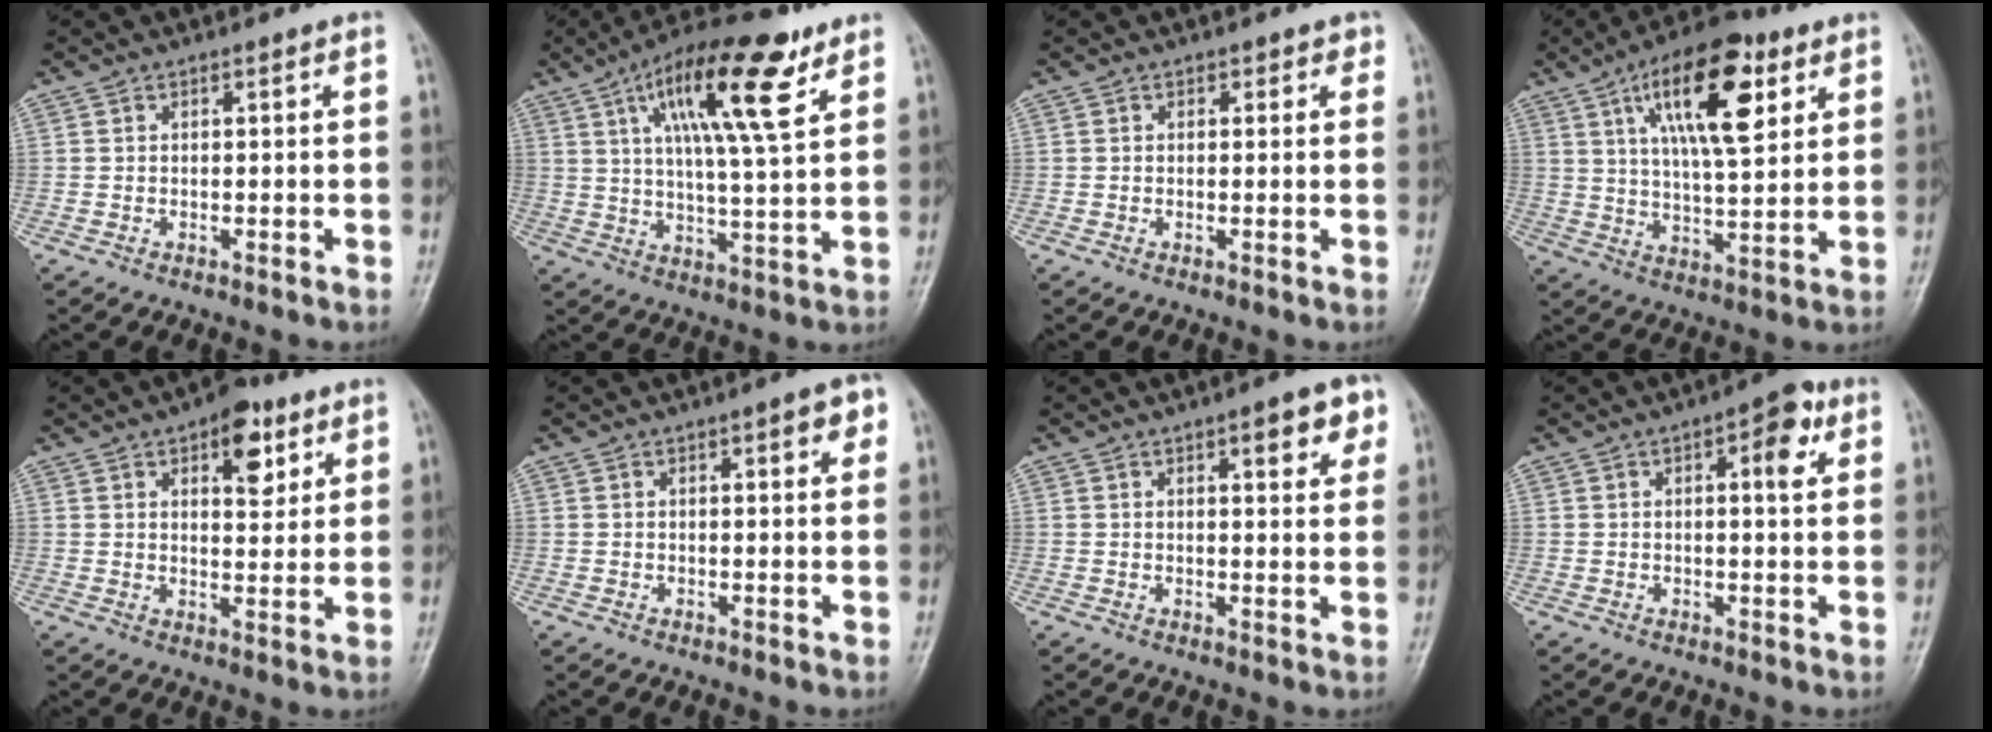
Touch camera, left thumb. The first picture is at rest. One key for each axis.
{"total": 17.5, "fx": 8.4, "fy": 4.8, "fz": 14.6, "tx": -0.224, "ty": -0.019, "tz": 0.135}
{"total": 1.2, "fx": 0.7, "fy": 0.9, "fz": 0.5, "tx": 0.013, "ty": -0.001, "tz": 0.002}
{"total": 17.4, "fx": 7.4, "fy": 6.7, "fz": 14.3, "tx": -0.207, "ty": -0.018, "tz": 0.117}
{"total": 8.6, "fx": 4.3, "fy": 4.3, "fz": 6.0, "tx": -0.054, "ty": -0.016, "tz": 0.055}
{"total": 3.8, "fx": 1.6, "fy": 1.3, "fz": 3.2, "tx": -0.030, "ty": 0.000, "tz": 0.016}
{"total": 6.4, "fx": 3.2, "fy": 2.2, "fz": 5.1, "tx": -0.045, "ty": -0.010, "tz": 0.036}
{"total": 6.2, "fx": 2.3, "fy": 2.4, "fz": 5.3, "tx": -0.058, "ty": 0.002, "tz": 0.024}